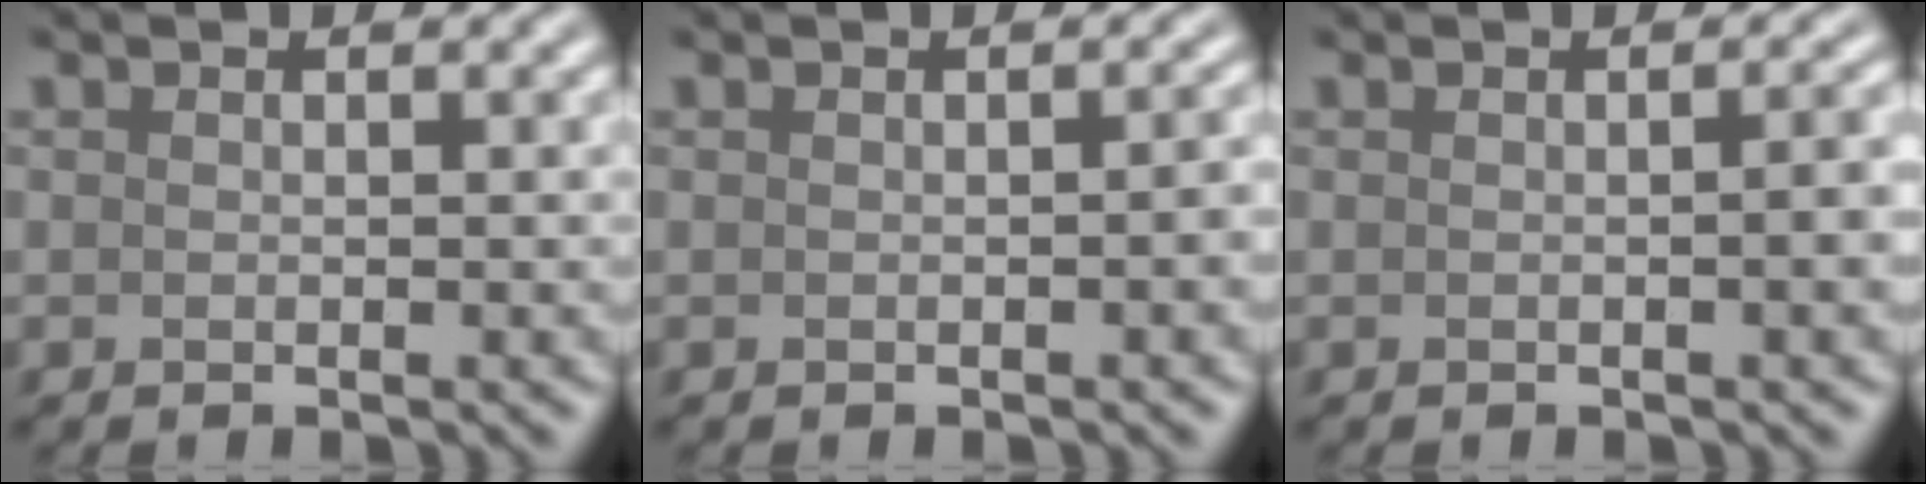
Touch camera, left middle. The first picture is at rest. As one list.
[{"total": 1.2, "force": [-0.3, 0.3, 1.1], "torque": [-0.013, 0.004, -0.002]}, {"total": 2.7, "force": [-0.1, 0.8, 2.6], "torque": [-0.021, 0.006, -0.002]}]